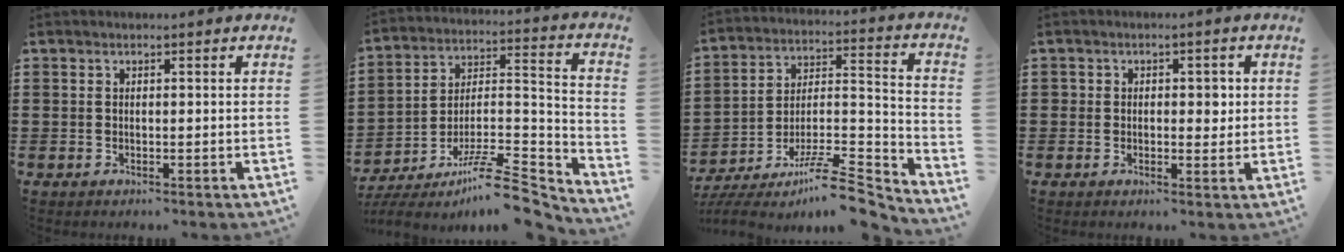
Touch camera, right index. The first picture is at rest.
{"total": 10.8, "force": [-8.5, 2.4, 6.2], "torque": [-0.096, 0.026, -0.161]}
{"total": 9.8, "force": [-7.7, 2.0, 5.7], "torque": [-0.084, 0.017, -0.145]}
{"total": 2.5, "force": [0.1, 1.9, 1.7], "torque": [-0.030, 0.008, -0.005]}